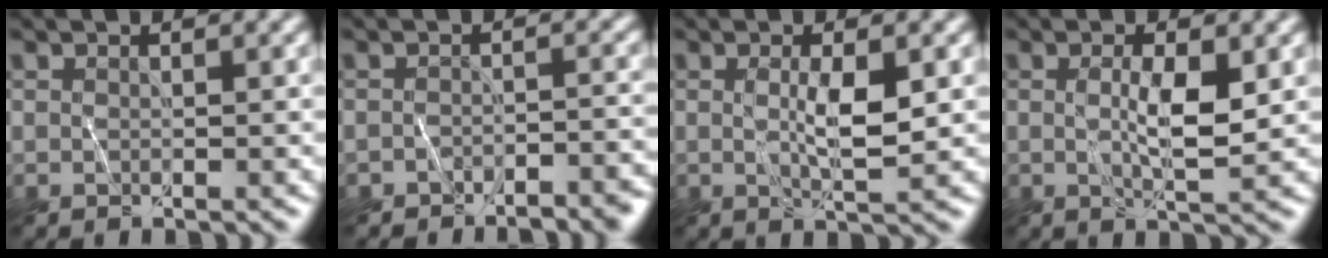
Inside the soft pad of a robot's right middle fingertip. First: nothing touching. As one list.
[{"total": 3.6, "force": [-3.4, 0.8, 0.8], "torque": [-0.011, 0.004, -0.043]}, {"total": 2.9, "force": [0.4, 0.4, 2.9], "torque": [-0.053, 0.001, 0.008]}, {"total": 3.3, "force": [0.4, 0.5, 3.2], "torque": [-0.059, 0.002, 0.010]}]